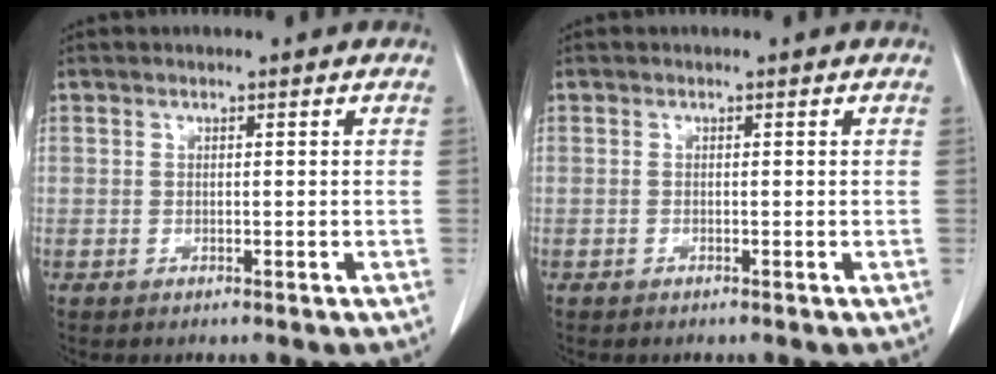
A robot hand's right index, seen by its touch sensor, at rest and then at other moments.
{"total": 0.0}